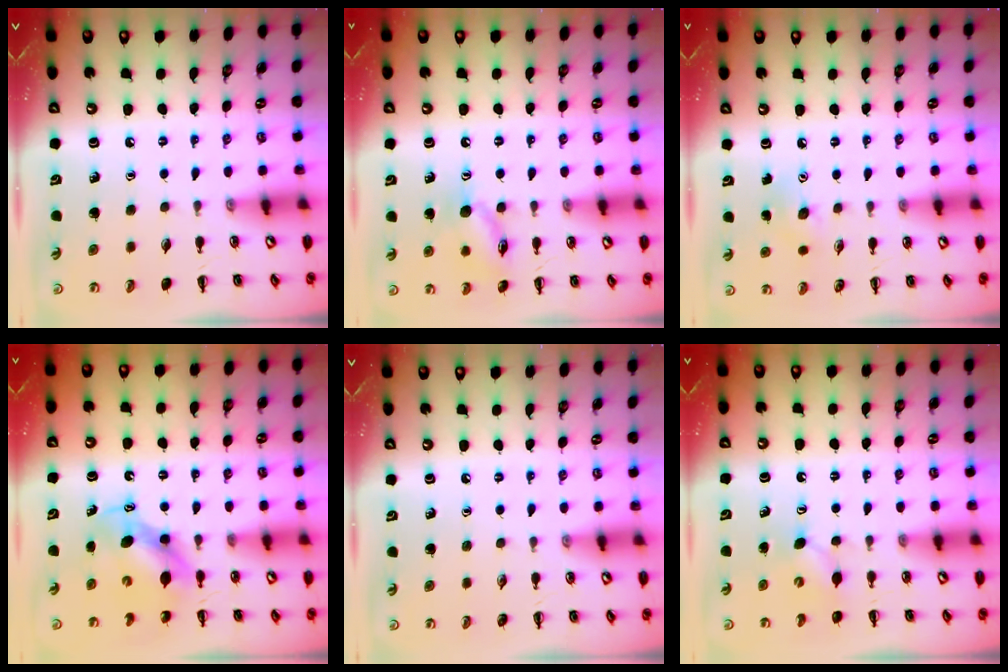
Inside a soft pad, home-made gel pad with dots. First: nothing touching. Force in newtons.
{"total": 11.2, "press": 11.1, "slide": 0.7}
{"total": 6.2, "press": 6.0, "slide": 1.4}
{"total": 6.6, "press": 6.5, "slide": 0.7}
{"total": 0.0}
{"total": 3.5, "press": 3.4, "slide": 0.8}